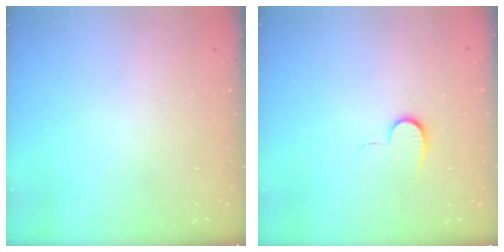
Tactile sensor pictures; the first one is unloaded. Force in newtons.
{"total": 6.3, "press": 6.2, "slide": 0.8}